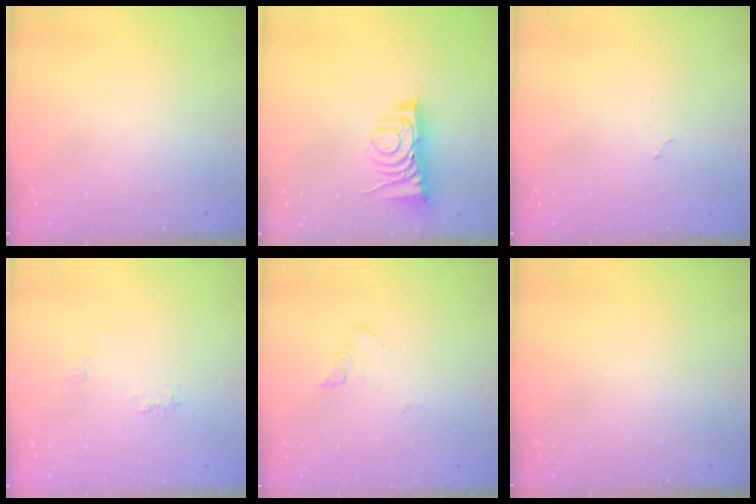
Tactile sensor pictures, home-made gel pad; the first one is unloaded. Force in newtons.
{"total": 7.3, "press": 7.2, "slide": 0.8}
{"total": 2.3, "press": 2.3, "slide": 0.2}
{"total": 4.5, "press": 4.5, "slide": 0.7}
{"total": 2.7, "press": 2.7, "slide": 0.6}
{"total": 0.0}